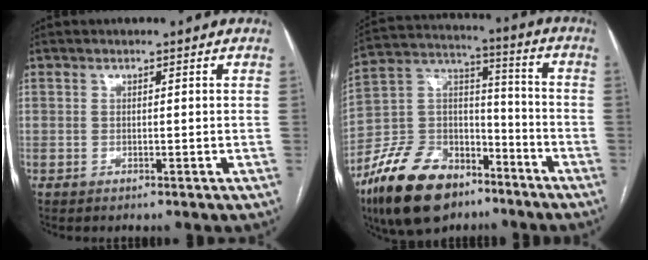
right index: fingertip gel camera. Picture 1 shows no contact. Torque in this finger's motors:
{"motor_torque": [1.07, -1.07, -0.15, -0.21]}